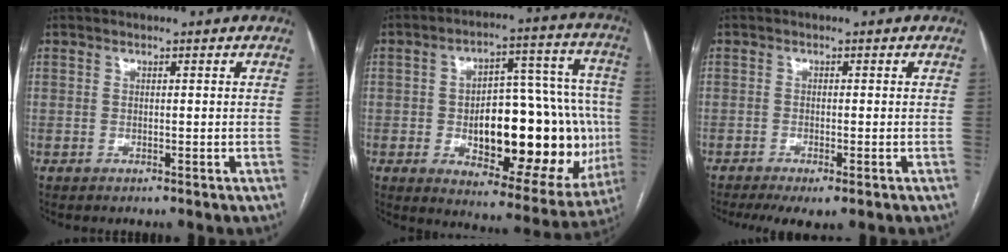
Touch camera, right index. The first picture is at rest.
{"total": 26.2, "force": [-3.3, 10.8, 23.6], "torque": [-0.287, 0.033, -0.018]}
{"total": 5.4, "force": [-3.6, 1.1, 3.8], "torque": [-0.059, -0.014, -0.055]}